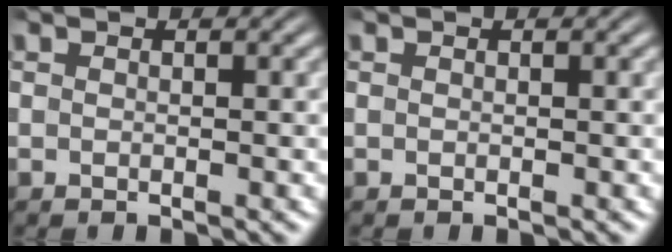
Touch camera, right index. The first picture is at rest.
{"total": 0.0}